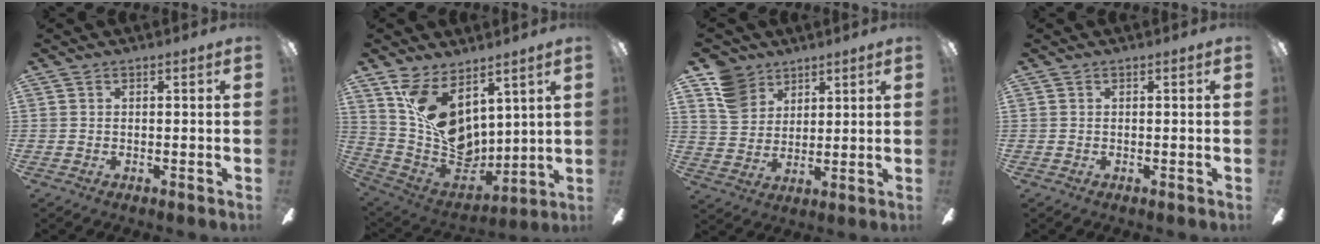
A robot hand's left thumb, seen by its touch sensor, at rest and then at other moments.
{"total": 16.6, "force": [7.3, 10.9, 10.1], "torque": [-0.203, -0.041, 0.146]}
{"total": 10.5, "force": [6.9, 7.5, 2.6], "torque": [-0.061, -0.027, 0.139]}
{"total": 0.0}